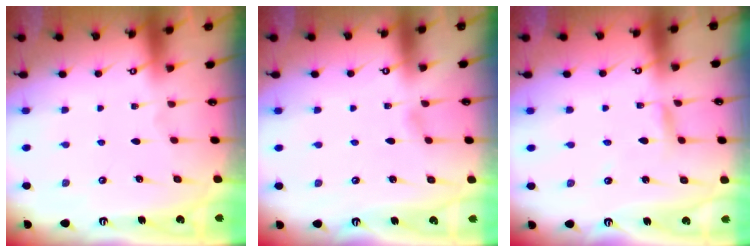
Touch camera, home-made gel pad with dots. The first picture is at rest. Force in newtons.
{"total": 1.7, "press": 1.6, "slide": 0.2}
{"total": 2.4, "press": 2.4, "slide": 0.2}